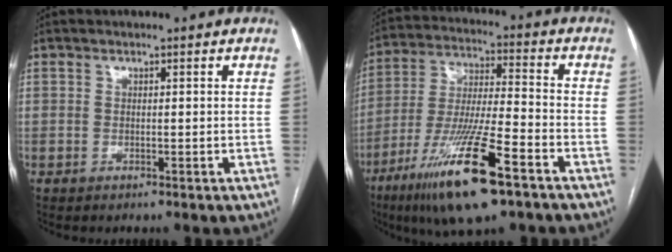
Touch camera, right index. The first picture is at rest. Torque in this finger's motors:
{"motor_torque": [1.73, -0.41, 1.05, 0.21]}